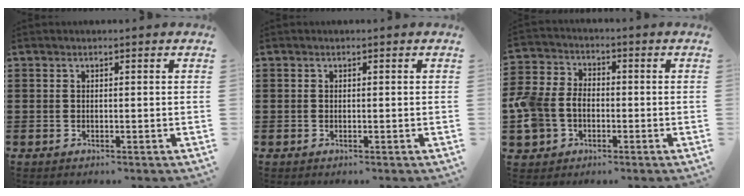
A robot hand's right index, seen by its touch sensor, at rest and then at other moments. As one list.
[{"total": 0.0}, {"total": 6.8, "force": [-1.6, 5.5, 3.7], "torque": [-0.117, 0.004, -0.040]}]